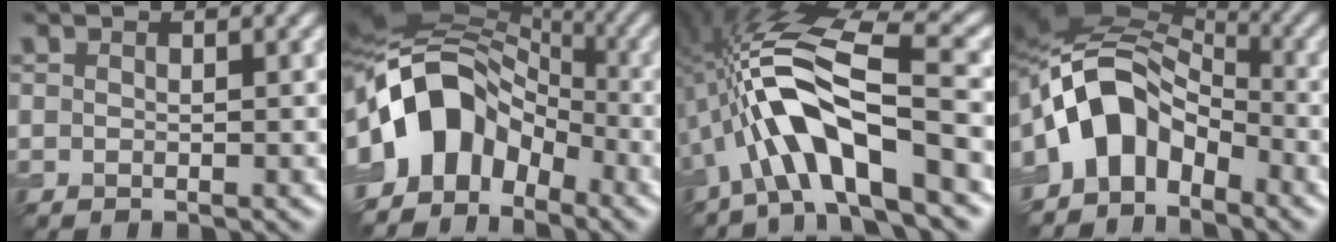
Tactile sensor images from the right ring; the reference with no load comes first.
{"total": 12.4, "force": [-2.7, 8.7, 8.4], "torque": [-0.130, 0.023, -0.071]}
{"total": 10.0, "force": [-2.1, 3.2, 9.2], "torque": [-0.171, 0.023, -0.044]}
{"total": 8.5, "force": [-3.5, 5.6, 5.4], "torque": [-0.080, 0.021, -0.078]}